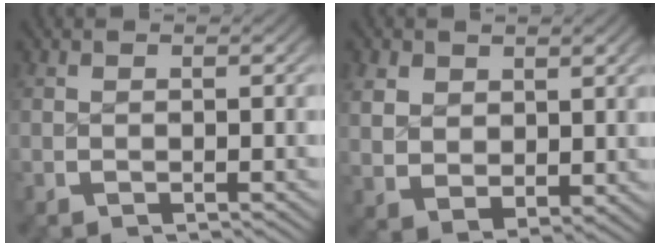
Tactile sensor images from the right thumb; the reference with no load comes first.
{"total": 4.5, "force": [1.1, 3.4, 2.8], "torque": [-0.058, -0.022, 0.037]}